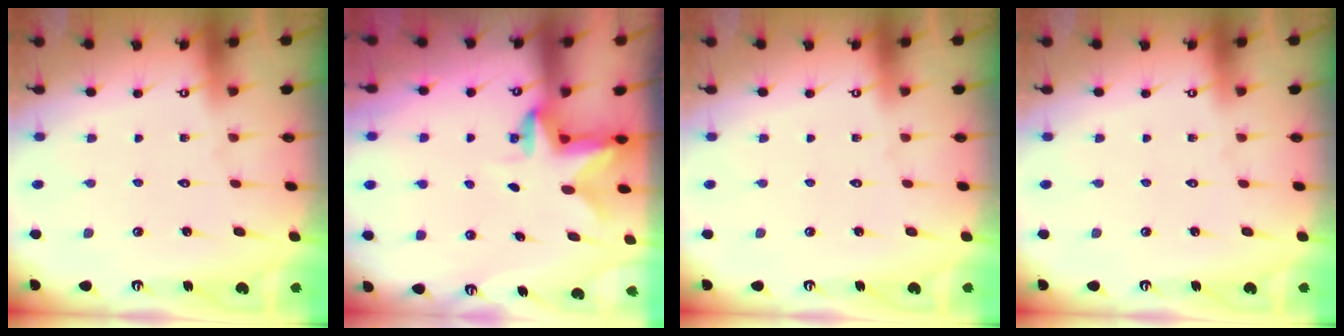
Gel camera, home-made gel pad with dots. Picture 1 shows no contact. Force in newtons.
{"total": 2.5, "press": 2.4, "slide": 0.6}
{"total": 0.0}
{"total": 0.0}